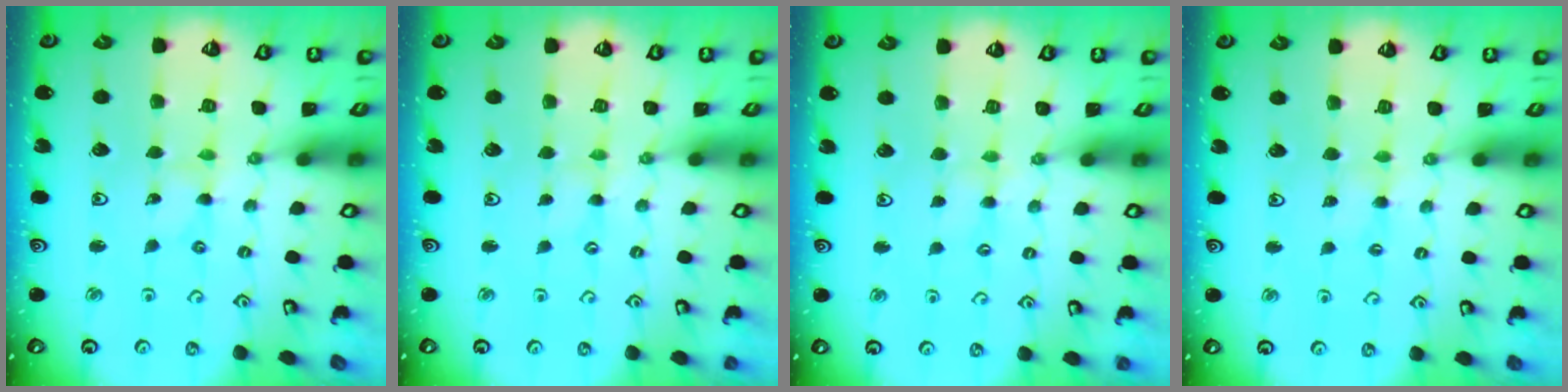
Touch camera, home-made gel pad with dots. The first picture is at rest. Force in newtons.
{"total": 0.0}
{"total": 2.8, "press": 2.8, "slide": 0.5}
{"total": 1.5, "press": 1.5, "slide": 0.3}